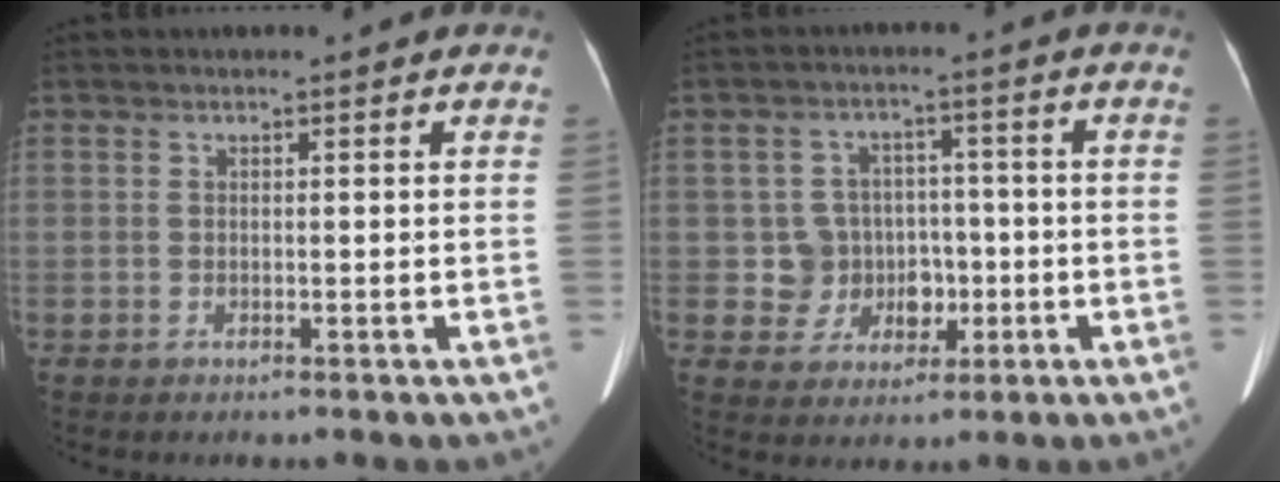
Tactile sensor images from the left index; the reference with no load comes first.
{"total": 6.3, "force": [-0.9, 6.2, 0.9], "torque": [-0.009, 0.018, -0.007]}